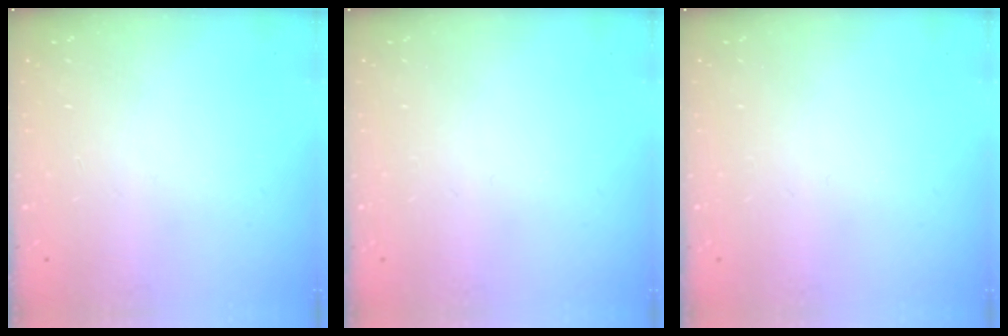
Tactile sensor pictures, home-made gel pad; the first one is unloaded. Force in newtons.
{"total": 0.0}
{"total": 0.0}